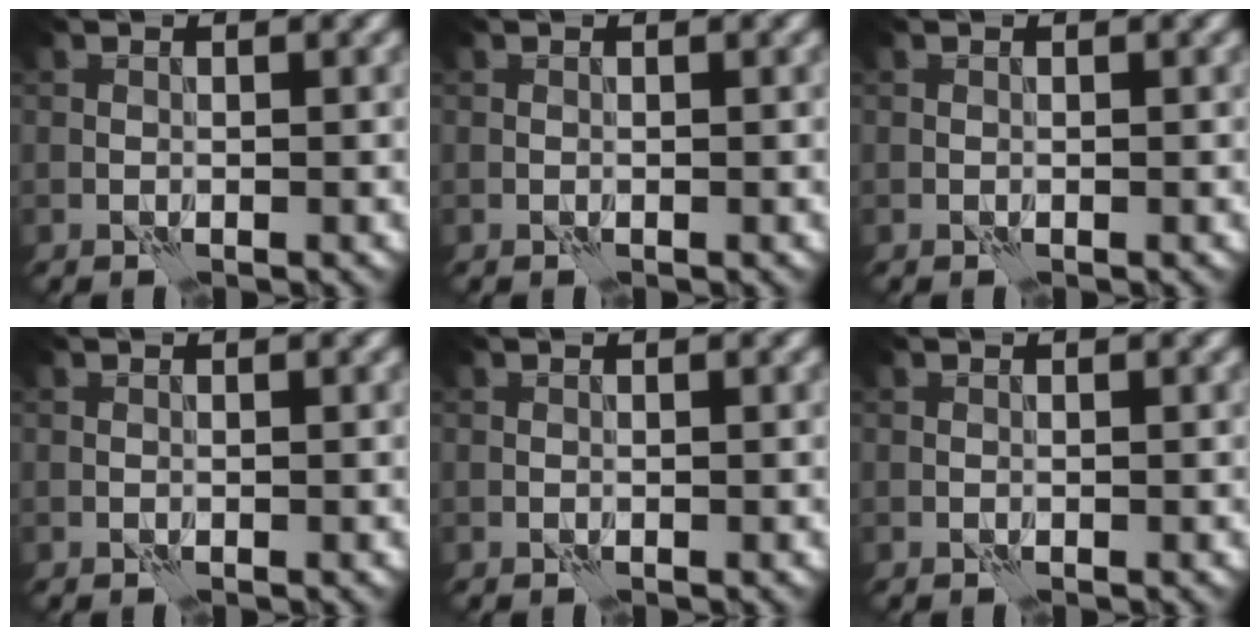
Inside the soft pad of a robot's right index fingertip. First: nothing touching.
{"total": 0.0}
{"total": 0.0}
{"total": 0.0}
{"total": 0.0}
{"total": 0.0}